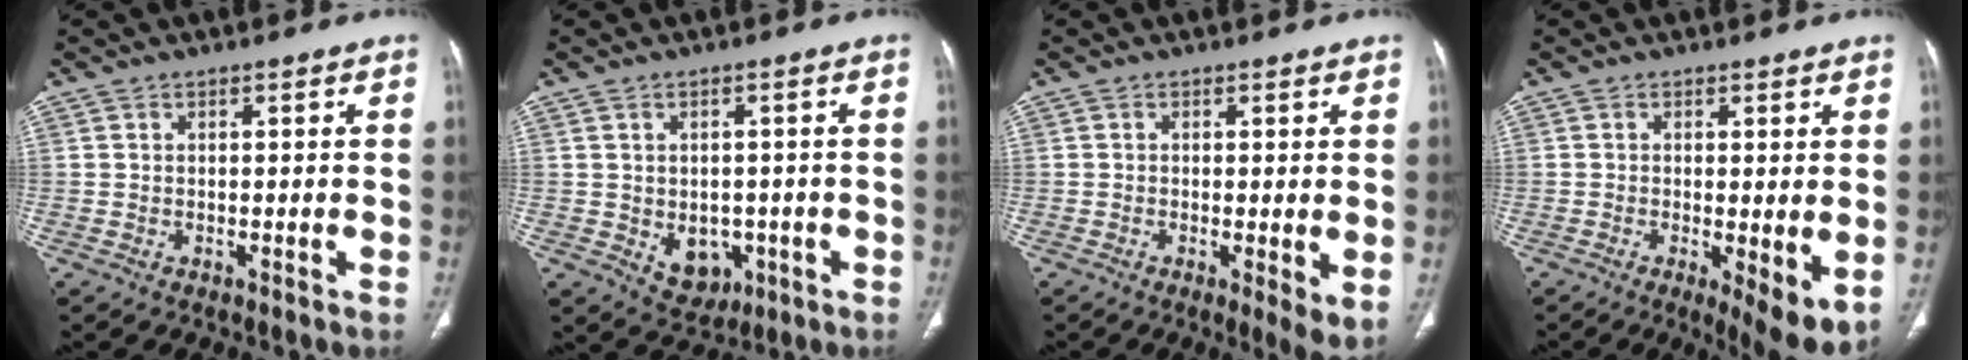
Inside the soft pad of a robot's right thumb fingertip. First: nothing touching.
{"total": 4.7, "force": [-1.3, 3.6, 2.8], "torque": [-0.024, 0.005, -0.004]}
{"total": 4.8, "force": [-0.4, 1.2, 4.6], "torque": [-0.076, -0.018, -0.009]}
{"total": 7.7, "force": [-1.3, 2.2, 7.2], "torque": [-0.109, -0.024, -0.017]}